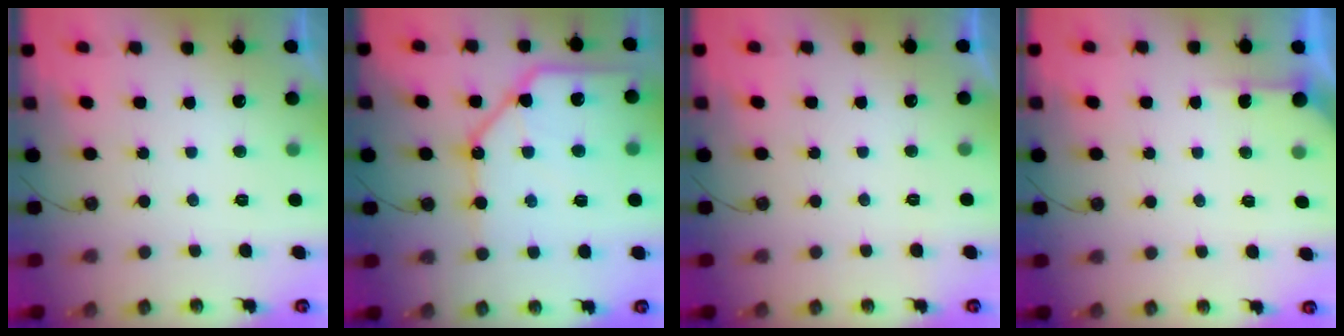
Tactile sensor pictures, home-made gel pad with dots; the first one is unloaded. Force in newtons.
{"total": 15.4, "press": 15.2, "slide": 2.2}
{"total": 0.0}
{"total": 3.5, "press": 3.5, "slide": 0.4}